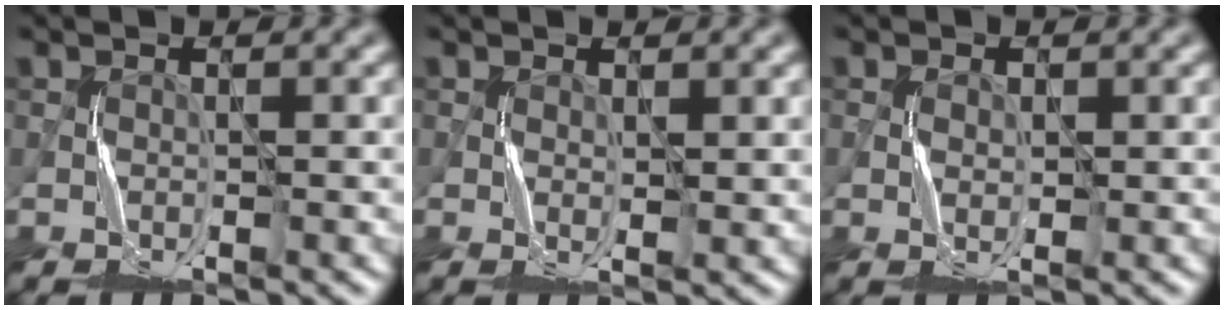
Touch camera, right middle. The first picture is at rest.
{"total": 0.9, "force": [0.5, 0.2, 0.7], "torque": [-0.017, -0.001, 0.012]}
{"total": 0.7, "force": [0.1, 0.4, 0.6], "torque": [-0.014, 0.001, 0.002]}